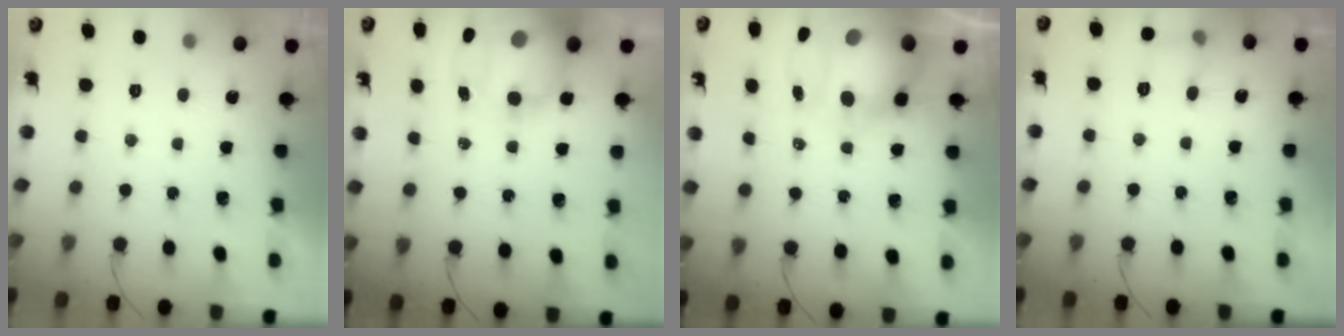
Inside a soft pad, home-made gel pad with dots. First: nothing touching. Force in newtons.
{"total": 13.5, "press": 13.0, "slide": 3.5}
{"total": 18.2, "press": 17.6, "slide": 4.4}
{"total": 5.2, "press": 4.9, "slide": 1.7}